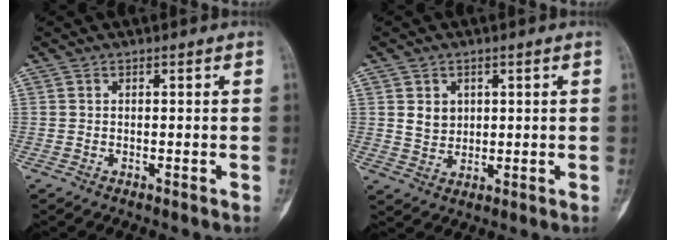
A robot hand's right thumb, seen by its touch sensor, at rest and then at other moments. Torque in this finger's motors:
{"motor_torque": [0.41, 0.33, 0.66, 0.22, 0.10]}